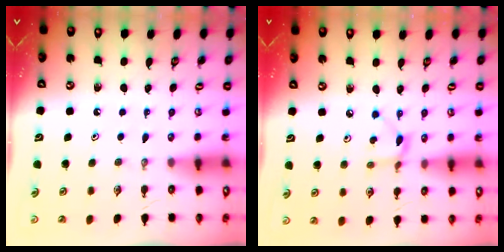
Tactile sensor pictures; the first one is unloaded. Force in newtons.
{"total": 2.9, "press": 2.9, "slide": 0.1}